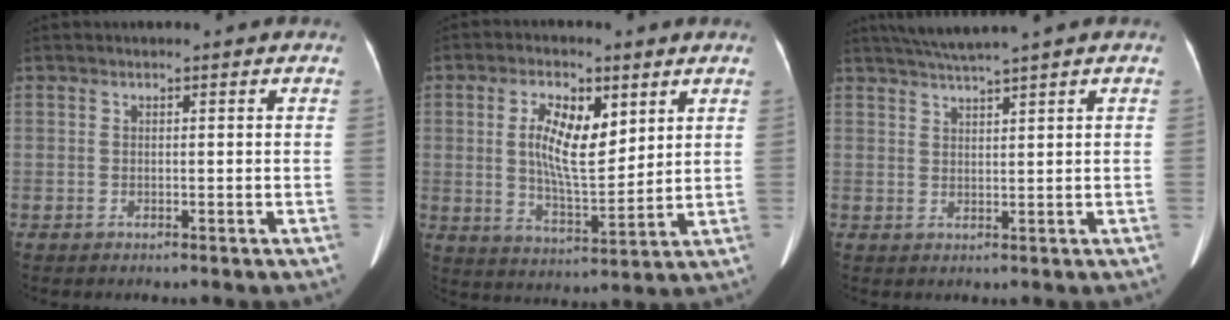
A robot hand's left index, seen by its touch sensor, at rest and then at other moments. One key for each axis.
{"total": 9.6, "fx": 3.0, "fy": 3.5, "fz": 8.5, "tx": -0.152, "ty": -0.003, "tz": 0.057}
{"total": 4.6, "fx": 4.0, "fy": -1.2, "fz": 2.1, "tx": -0.039, "ty": 0.013, "tz": 0.076}